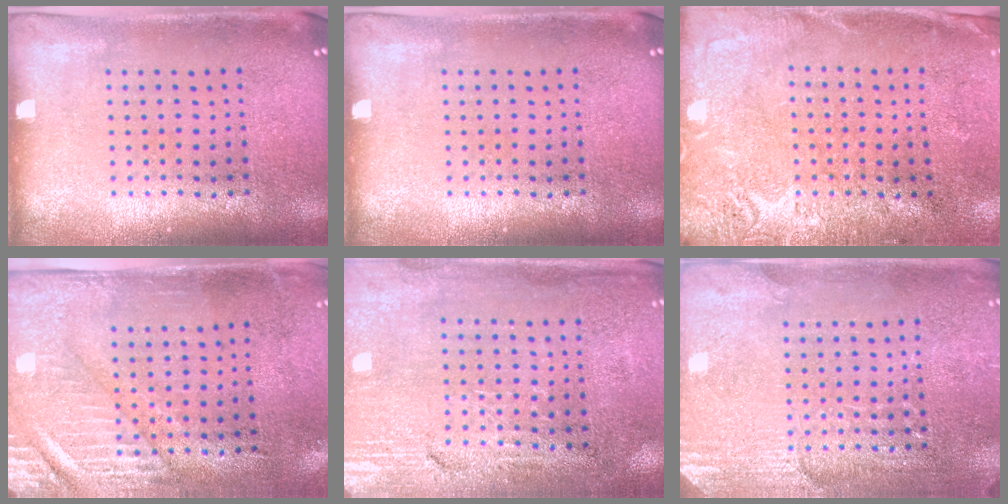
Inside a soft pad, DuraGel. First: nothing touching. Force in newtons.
{"total": 0.0}
{"total": 2.8, "press": 2.3, "slide": 1.5}
{"total": 2.8, "press": 2.4, "slide": 1.4}
{"total": 3.2, "press": 2.9, "slide": 1.3}
{"total": 2.9, "press": 2.9, "slide": 0.5}